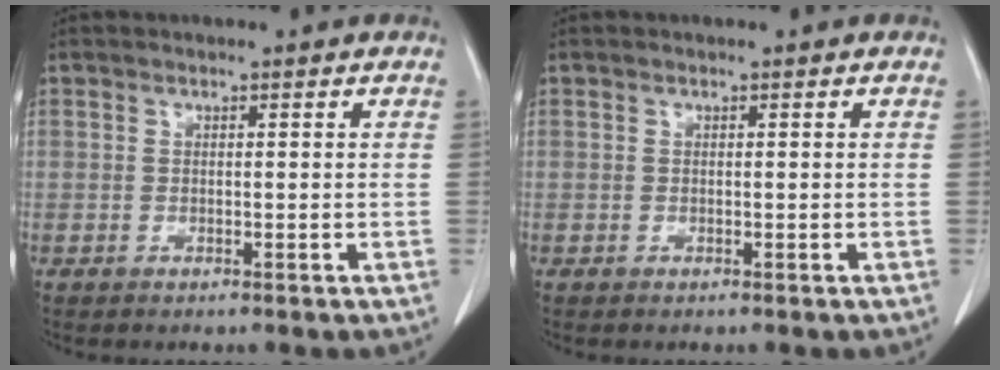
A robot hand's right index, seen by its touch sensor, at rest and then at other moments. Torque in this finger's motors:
{"motor_torque": [0.00, 0.00, 0.00, 0.00]}